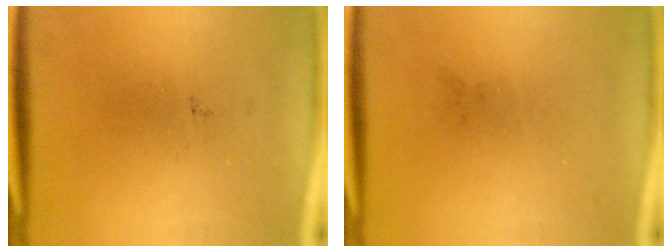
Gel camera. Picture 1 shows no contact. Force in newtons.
{"total": 0.0}